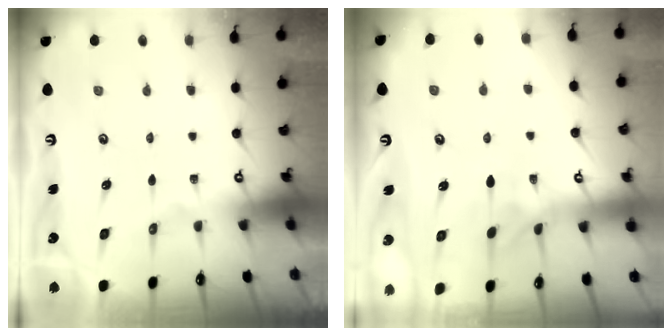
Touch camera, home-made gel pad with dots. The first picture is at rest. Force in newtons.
{"total": 0.9, "press": 0.1, "slide": 0.9}